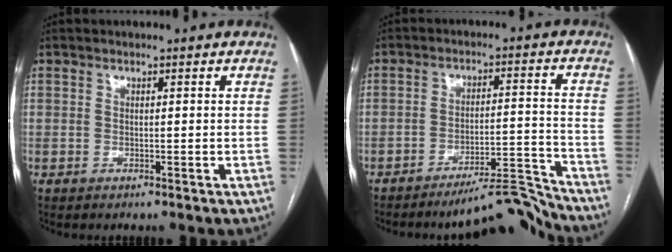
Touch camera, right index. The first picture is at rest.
{"total": 9.0, "force": [-8.8, -0.3, 2.0], "torque": [-0.002, 0.036, -0.140]}